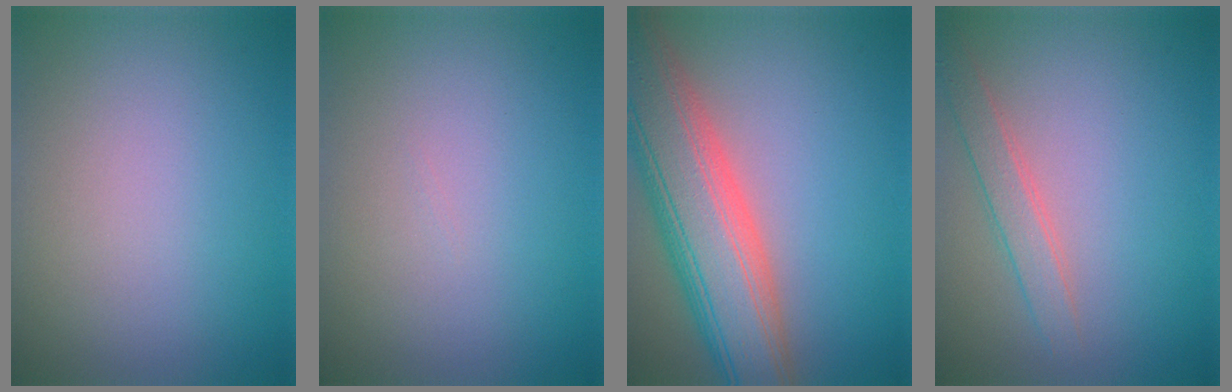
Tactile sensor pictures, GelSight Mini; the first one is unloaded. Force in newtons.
{"total": 0.0}
{"total": 10.8, "press": 10.7, "slide": 0.6}
{"total": 2.3, "press": 2.3, "slide": 0.1}